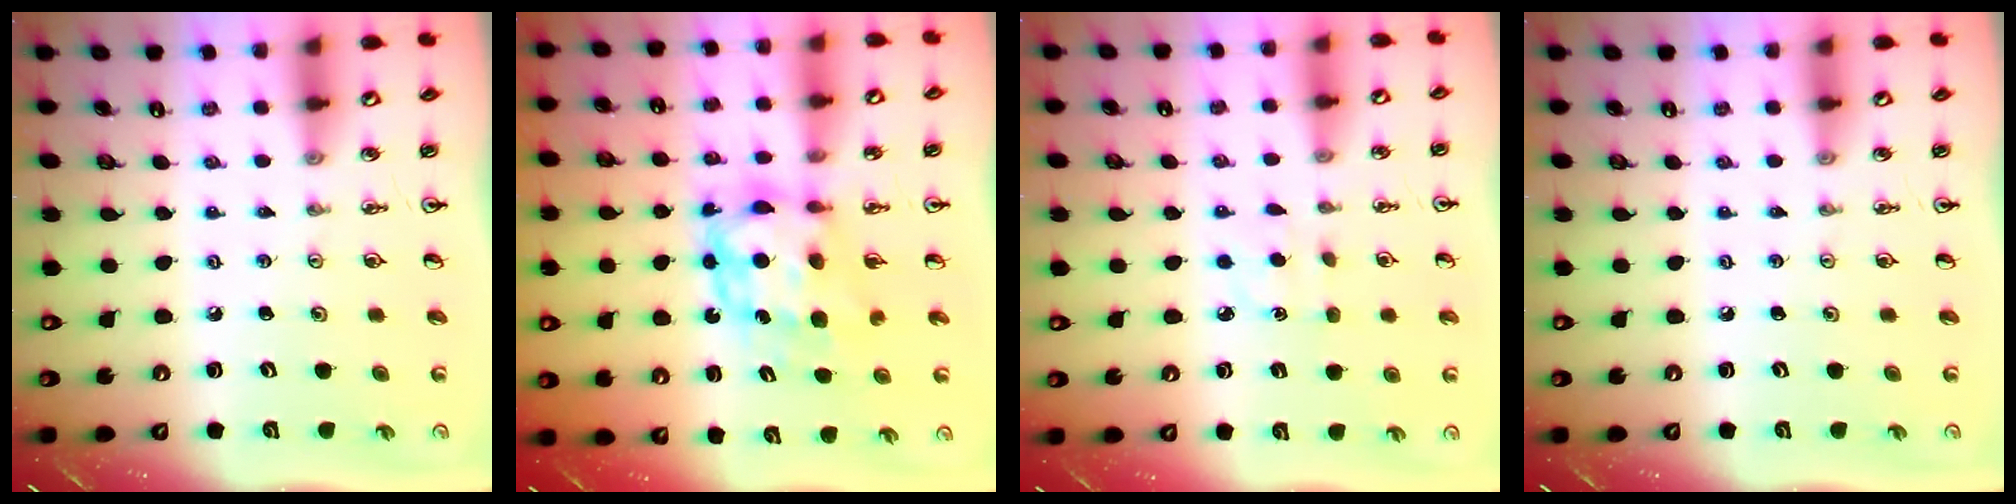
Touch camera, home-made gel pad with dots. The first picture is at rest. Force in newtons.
{"total": 7.3, "press": 7.3, "slide": 0.5}
{"total": 3.9, "press": 3.9, "slide": 0.6}
{"total": 0.0}